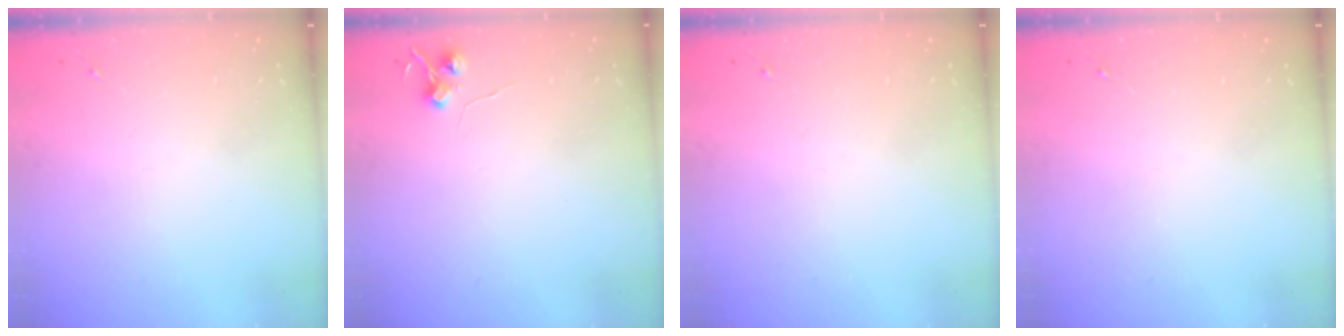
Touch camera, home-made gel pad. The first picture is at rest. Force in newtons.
{"total": 5.8, "press": 5.8, "slide": 0.7}
{"total": 0.0}
{"total": 0.0}